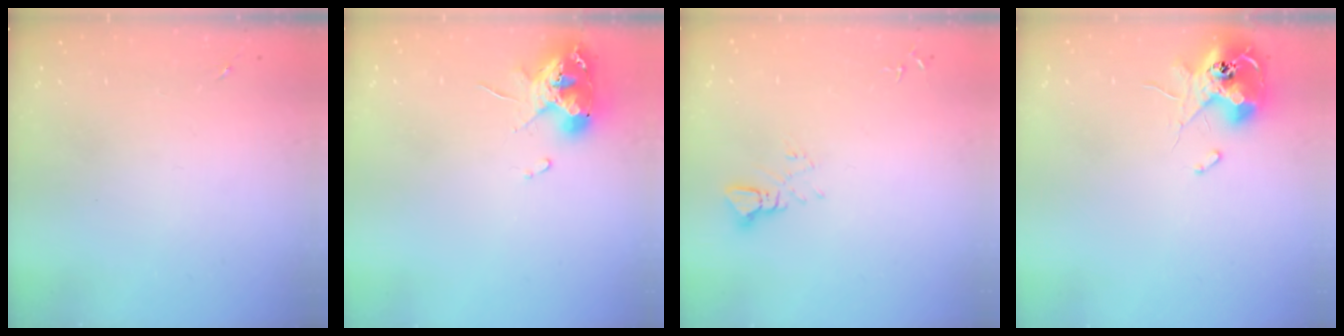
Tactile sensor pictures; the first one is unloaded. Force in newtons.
{"total": 11.1, "press": 11.0, "slide": 1.2}
{"total": 3.3, "press": 3.3, "slide": 0.2}
{"total": 12.7, "press": 12.6, "slide": 1.5}